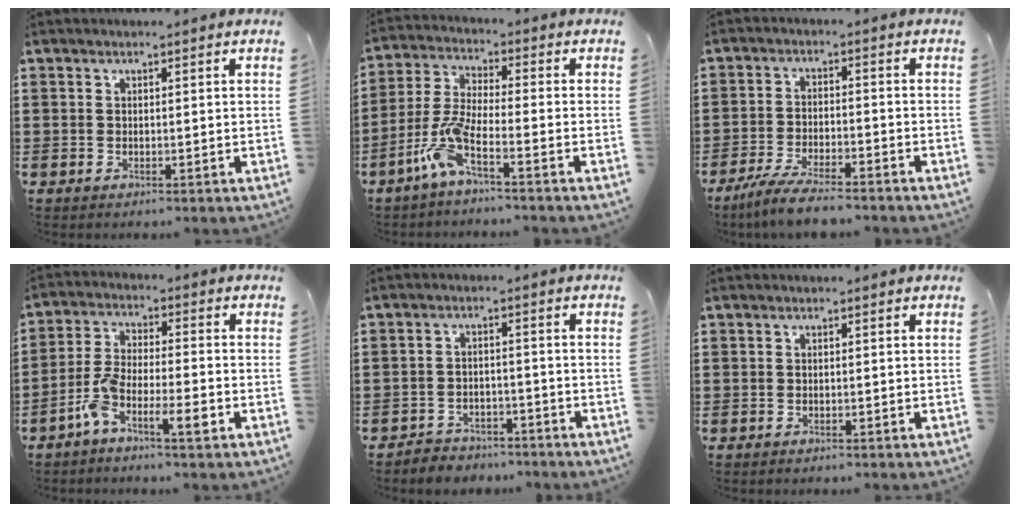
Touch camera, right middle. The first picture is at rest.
{"total": 7.0, "force": [-4.1, 1.3, 5.6], "torque": [-0.142, -0.014, -0.085]}
{"total": 5.5, "force": [-4.8, 0.3, 2.6], "torque": [-0.061, -0.011, -0.094]}
{"total": 6.9, "force": [-4.3, 1.3, 5.3], "torque": [-0.114, -0.004, -0.084]}
{"total": 3.2, "force": [-3.2, 0.7, -0.3], "torque": [-0.003, 0.002, -0.070]}
{"total": 0.5, "force": [-0.4, 0.3, -0.1], "torque": [0.001, 0.004, -0.011]}